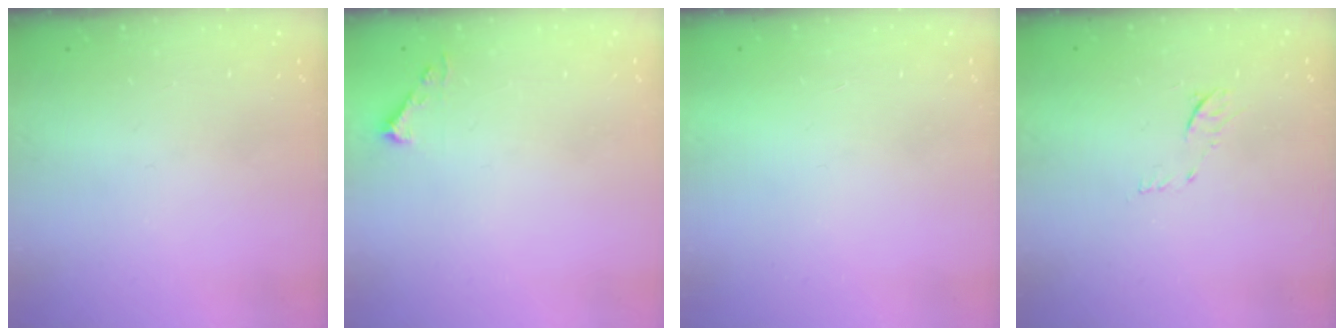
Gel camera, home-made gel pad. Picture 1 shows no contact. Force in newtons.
{"total": 3.7, "press": 3.7, "slide": 0.4}
{"total": 1.7, "press": 1.6, "slide": 0.1}
{"total": 6.2, "press": 6.1, "slide": 0.7}